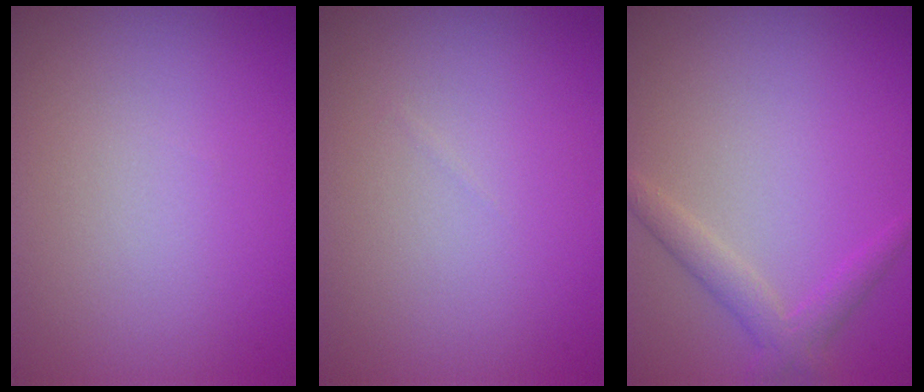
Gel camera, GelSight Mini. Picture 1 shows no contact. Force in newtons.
{"total": 0.0}
{"total": 2.2, "press": 2.2, "slide": 0.1}